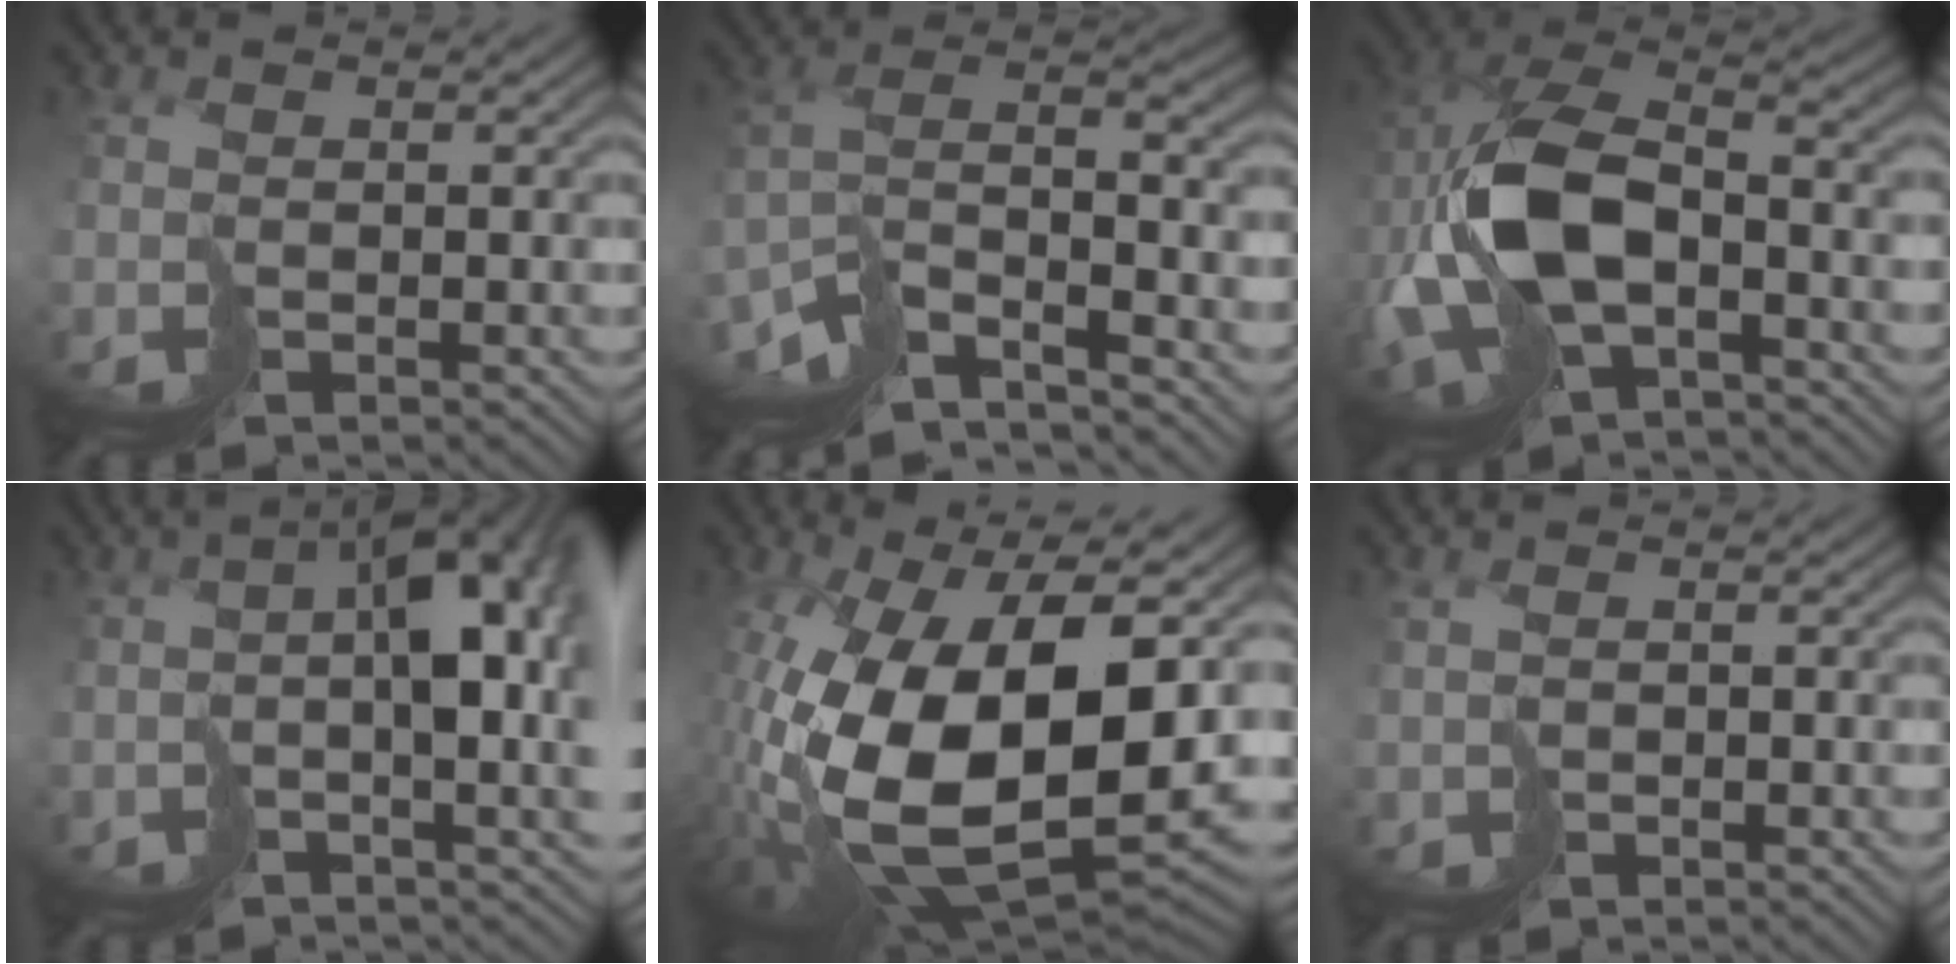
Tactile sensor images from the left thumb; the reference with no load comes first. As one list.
[{"total": 11.1, "force": [-6.6, 3.5, 8.2], "torque": [-0.180, -0.009, -0.116]}, {"total": 13.7, "force": [-1.9, 7.2, 11.5], "torque": [-0.285, -0.009, -0.034]}, {"total": 10.6, "force": [1.5, 3.7, 9.8], "torque": [-0.162, 0.002, 0.032]}, {"total": 19.0, "force": [-1.0, 9.5, 16.5], "torque": [-0.338, -0.043, 0.003]}, {"total": 1.9, "force": [0.2, 1.3, 1.4], "torque": [-0.032, -0.001, 0.006]}]